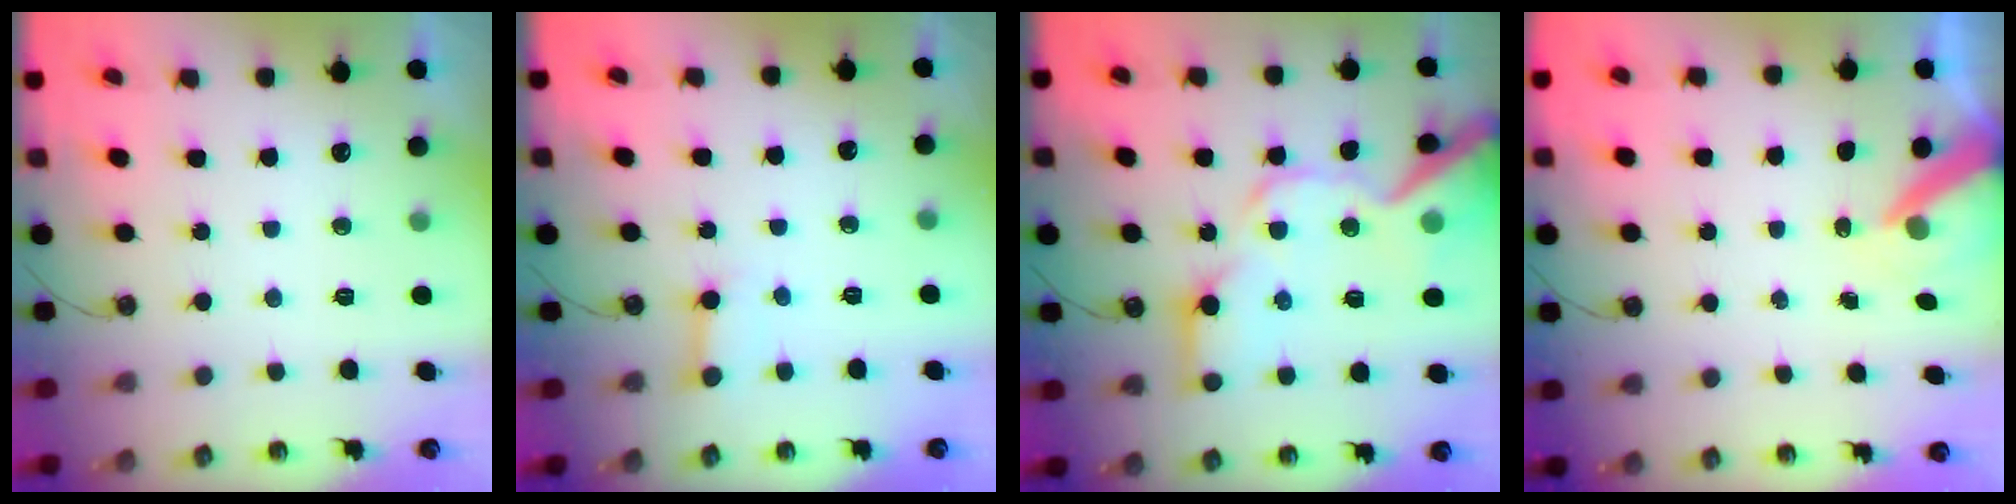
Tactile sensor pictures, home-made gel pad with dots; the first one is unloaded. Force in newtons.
{"total": 3.2, "press": 3.2, "slide": 0.3}
{"total": 20.6, "press": 20.4, "slide": 2.7}
{"total": 7.7, "press": 7.7, "slide": 0.7}